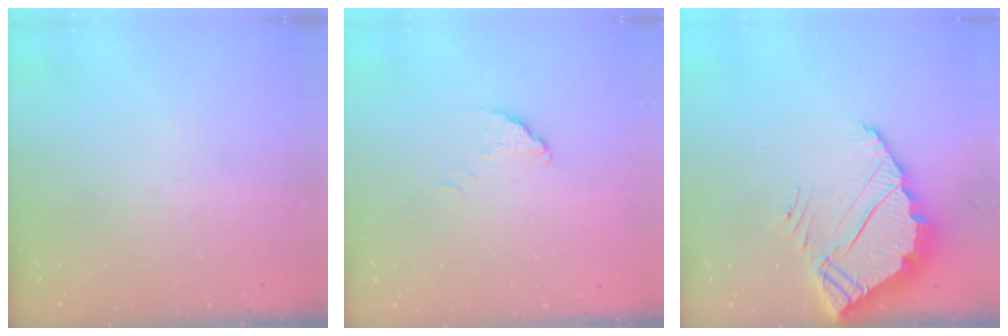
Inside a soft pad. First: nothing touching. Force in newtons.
{"total": 1.5, "press": 1.5, "slide": 0.1}
{"total": 7.5, "press": 7.5, "slide": 0.6}